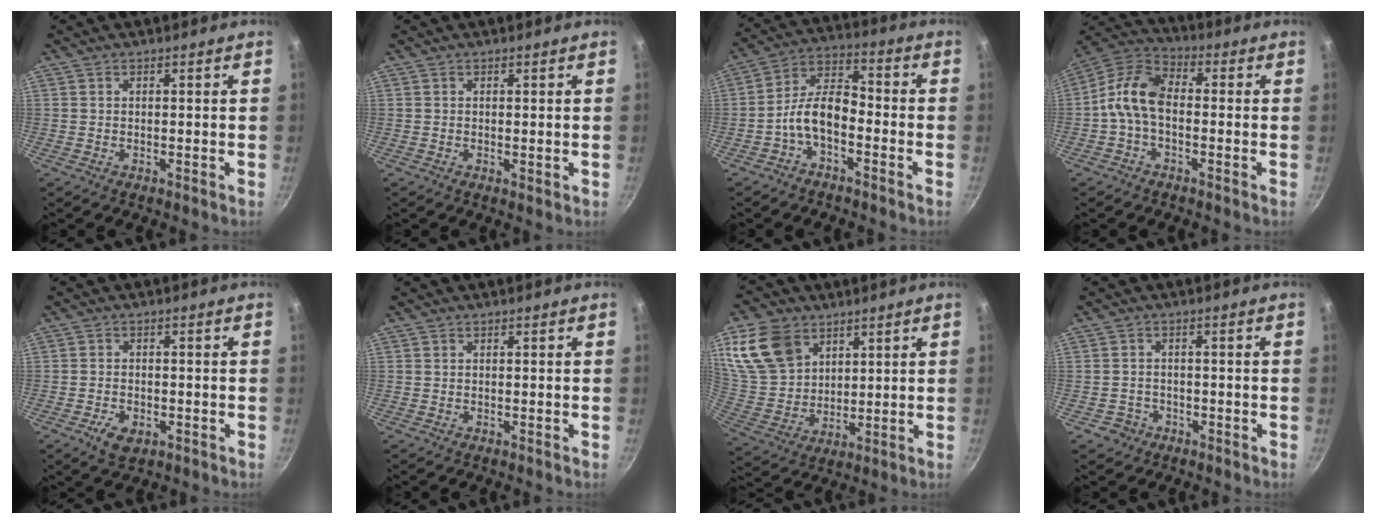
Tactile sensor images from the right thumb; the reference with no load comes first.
{"total": 0.6, "force": [0.2, 0.1, 0.6], "torque": [-0.008, -0.005, 0.001]}
{"total": 8.4, "force": [-3.7, 4.3, 6.3], "torque": [-0.110, 0.050, -0.079]}
{"total": 9.6, "force": [-1.5, 5.8, 7.6], "torque": [-0.148, 0.041, -0.046]}
{"total": 4.7, "force": [-2.1, 2.8, 3.1], "torque": [-0.053, 0.008, -0.031]}
{"total": 0.0}
{"total": 15.9, "force": [7.9, 11.3, 7.9], "torque": [-0.143, -0.022, 0.167]}
{"total": 2.9, "force": [-1.4, 2.5, 0.5], "torque": [0.000, 0.019, -0.018]}